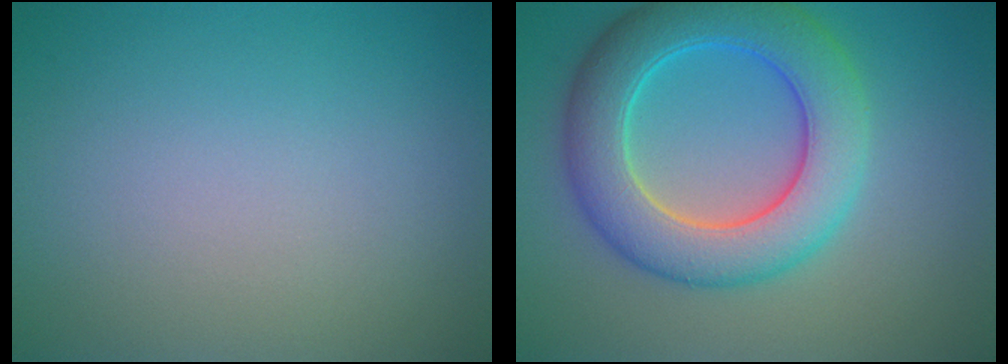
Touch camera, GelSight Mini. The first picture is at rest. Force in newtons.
{"total": 8.2, "press": 8.2, "slide": 0.2}